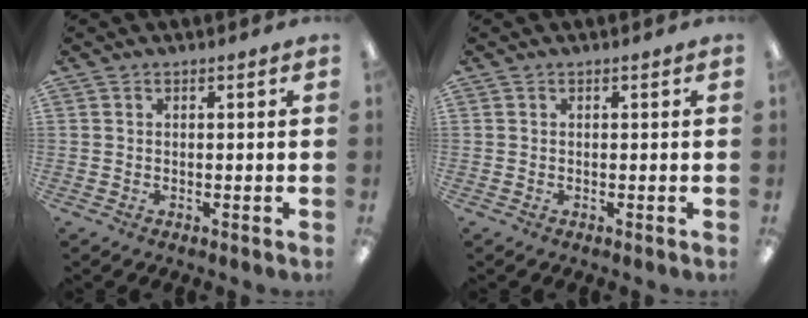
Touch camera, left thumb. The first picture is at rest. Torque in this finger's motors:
{"motor_torque": [-0.01, 0.01, 0.05, 0.05, 0.00]}